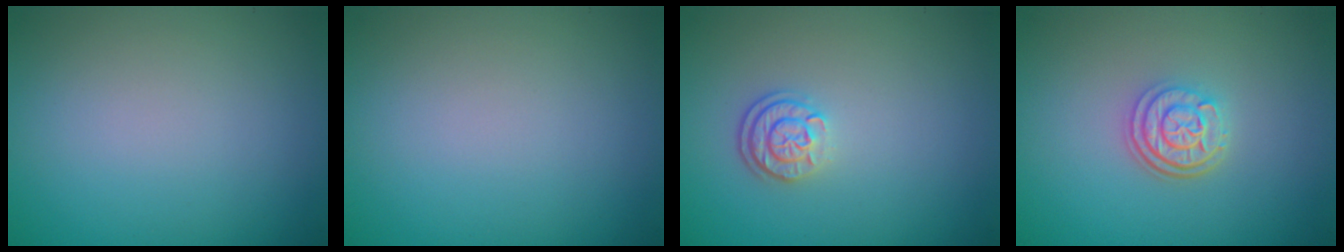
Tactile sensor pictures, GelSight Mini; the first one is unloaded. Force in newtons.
{"total": 0.0}
{"total": 2.4, "press": 1.9, "slide": 1.5}
{"total": 3.0, "press": 2.5, "slide": 1.7}